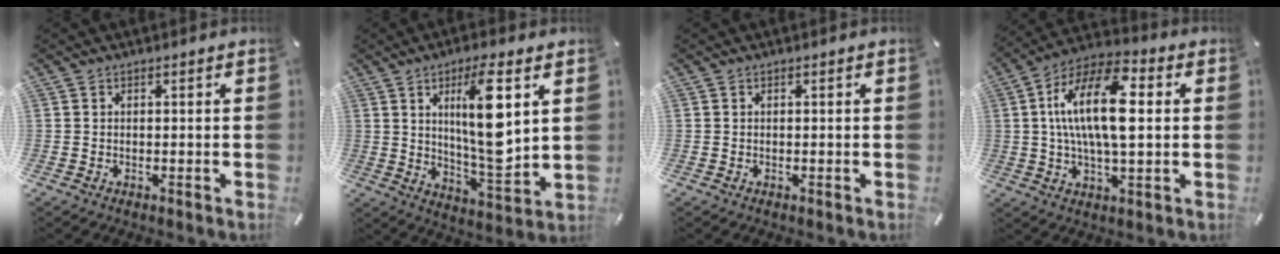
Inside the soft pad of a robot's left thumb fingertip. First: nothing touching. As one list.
[{"total": 15.3, "force": [4.2, 4.1, 14.1], "torque": [-0.259, -0.024, 0.061]}, {"total": 0.0}, {"total": 17.4, "force": [2.5, 7.9, 15.3], "torque": [-0.298, -0.002, 0.038]}]